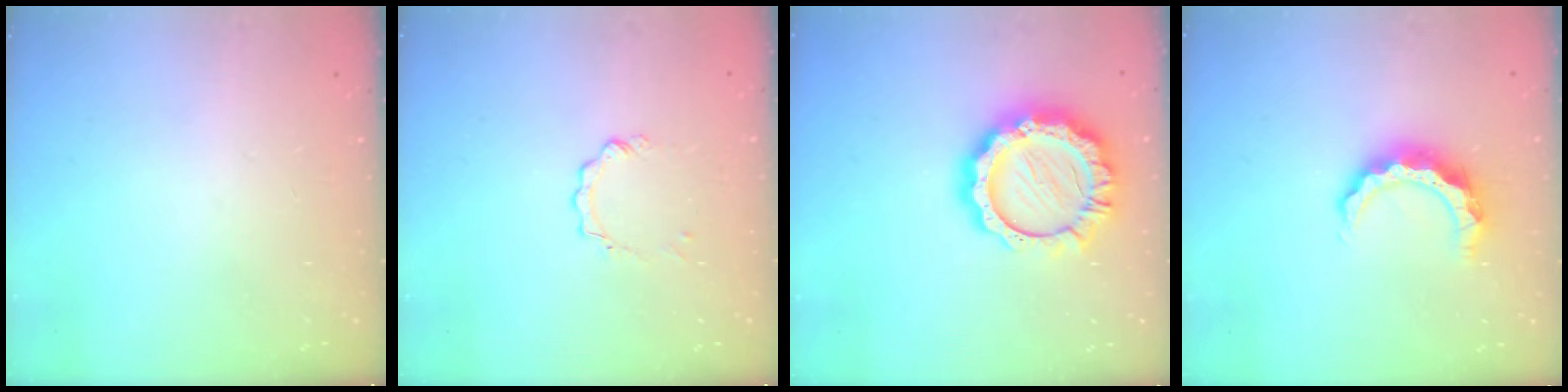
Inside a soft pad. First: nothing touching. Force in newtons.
{"total": 2.9, "press": 2.9, "slide": 0.2}
{"total": 15.6, "press": 15.6, "slide": 1.3}
{"total": 8.4, "press": 8.3, "slide": 0.8}